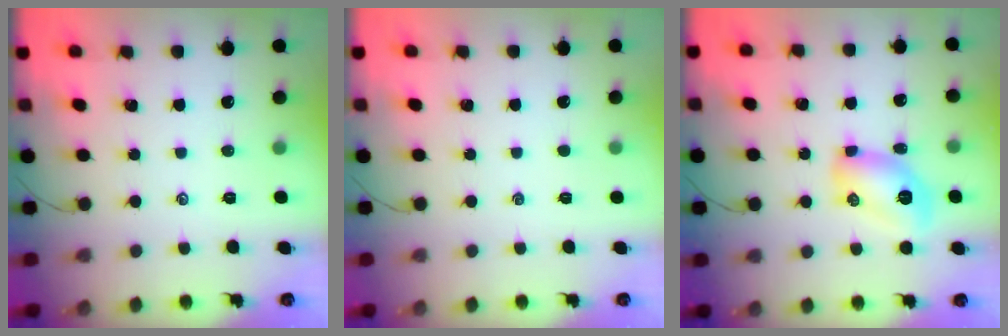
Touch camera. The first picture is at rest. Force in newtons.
{"total": 0.0}
{"total": 9.5, "press": 9.4, "slide": 1.3}